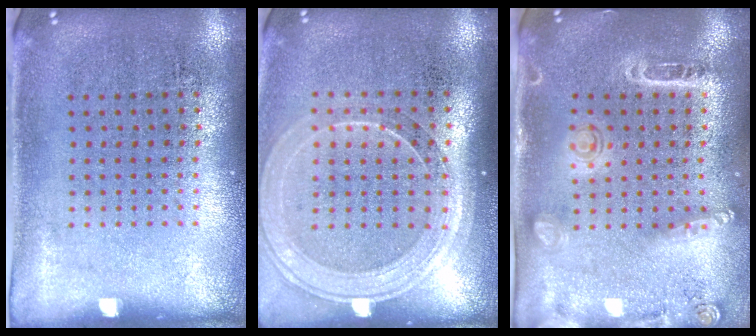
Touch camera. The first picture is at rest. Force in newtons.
{"total": 1.7, "press": 1.5, "slide": 0.6}
{"total": 1.5, "press": 1.4, "slide": 0.6}